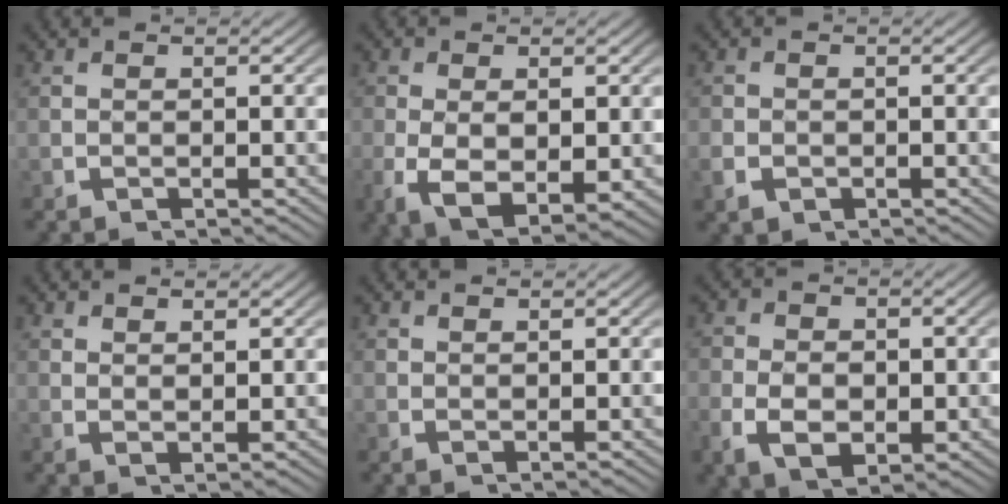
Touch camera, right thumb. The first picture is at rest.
{"total": 6.8, "force": [-2.0, 4.3, 4.9], "torque": [-0.123, -0.043, -0.007]}
{"total": 1.5, "force": [-0.6, 1.2, 0.7], "torque": [-0.017, -0.005, -0.009]}
{"total": 1.7, "force": [1.7, 0.0, 0.4], "torque": [-0.008, -0.002, 0.039]}
{"total": 1.1, "force": [1.1, -0.1, 0.1], "torque": [-0.002, -0.001, 0.026]}
{"total": 5.1, "force": [-0.9, 3.7, 3.5], "torque": [-0.074, -0.025, -0.003]}